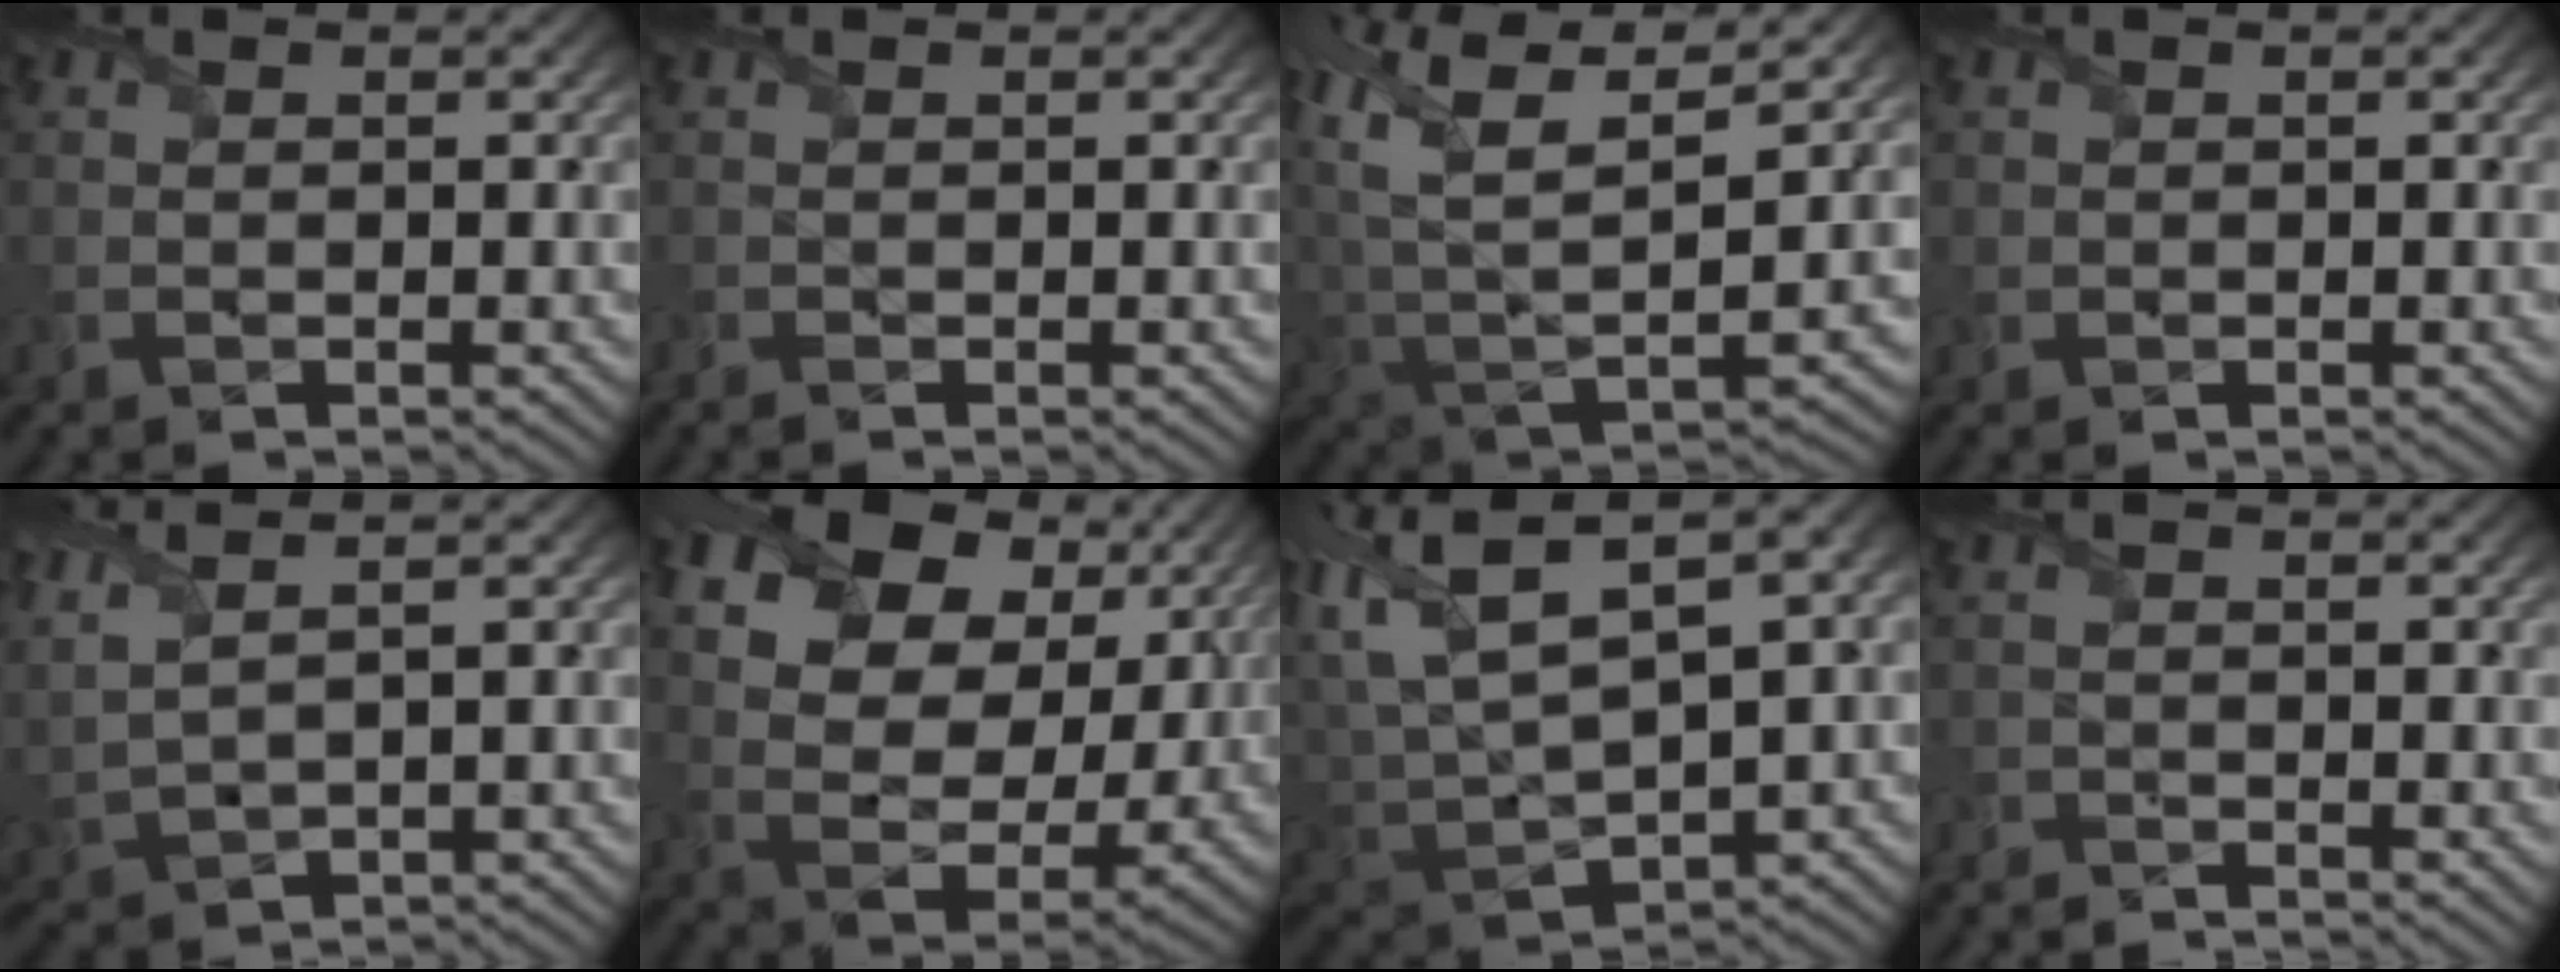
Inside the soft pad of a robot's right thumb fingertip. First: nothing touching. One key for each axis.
{"total": 0.5, "fx": -0.3, "fy": -0.1, "fz": 0.5, "tx": -0.013, "ty": -0.001, "tz": -0.004}
{"total": 16.1, "fx": 7.2, "fy": 8.7, "fz": 11.4, "tx": -0.282, "ty": 0.003, "tz": 0.148}
{"total": 0.6, "fx": 0.1, "fy": 0.6, "fz": -0.1, "tx": 0.000, "ty": -0.004, "tz": 0.000}
{"total": 6.9, "fx": 4.0, "fy": 2.4, "fz": 5.0, "tx": -0.170, "ty": 0.008, "tz": 0.089}
{"total": 19.5, "fx": 7.7, "fy": 12.5, "fz": 12.8, "tx": -0.283, "ty": 0.040, "tz": 0.153}
{"total": 14.5, "fx": 3.9, "fy": 7.4, "fz": 11.9, "tx": -0.268, "ty": 0.001, "tz": 0.098}
{"total": 2.4, "fx": -2.3, "fy": -0.5, "fz": -0.2, "tx": 0.001, "ty": -0.005, "tz": -0.052}